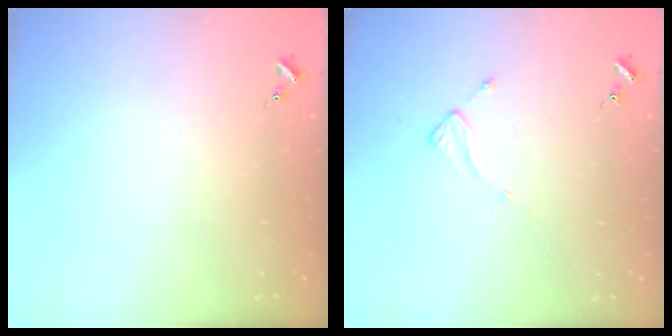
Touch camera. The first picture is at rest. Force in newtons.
{"total": 2.0, "press": 2.0, "slide": 0.3}